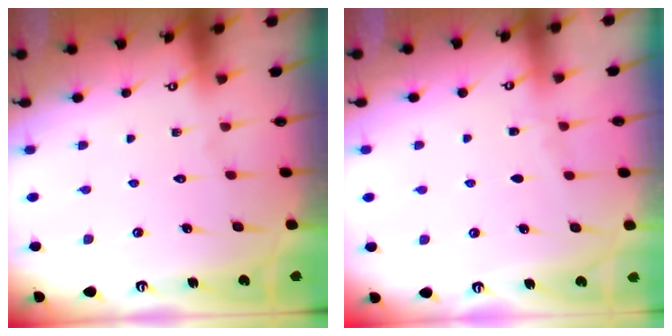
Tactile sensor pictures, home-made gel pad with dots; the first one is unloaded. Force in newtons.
{"total": 2.4, "press": 2.4, "slide": 0.4}